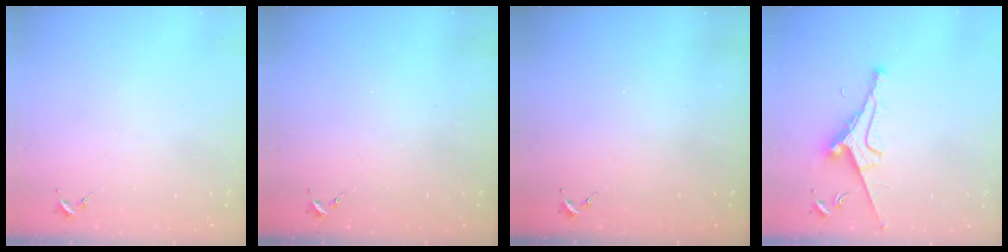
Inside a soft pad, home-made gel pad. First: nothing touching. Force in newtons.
{"total": 0.0}
{"total": 0.0}
{"total": 8.8, "press": 8.7, "slide": 1.4}